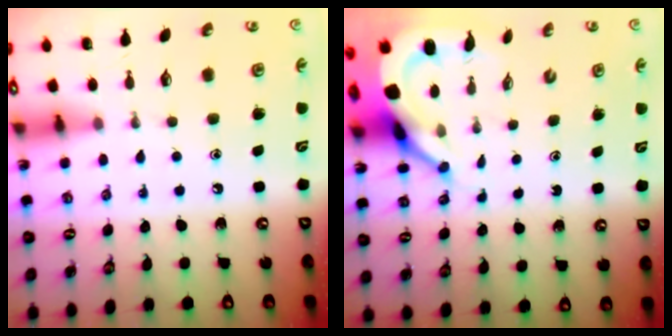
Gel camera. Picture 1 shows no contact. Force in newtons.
{"total": 7.3, "press": 7.3, "slide": 1.0}